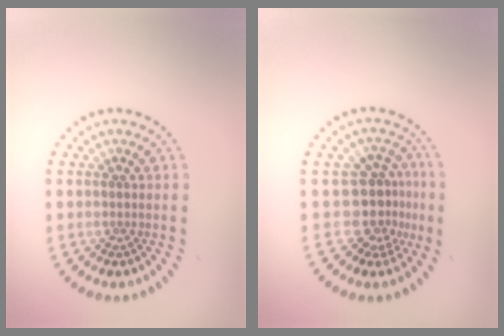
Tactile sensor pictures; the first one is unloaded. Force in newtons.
{"total": 4.1, "press": 3.2, "slide": 2.5}